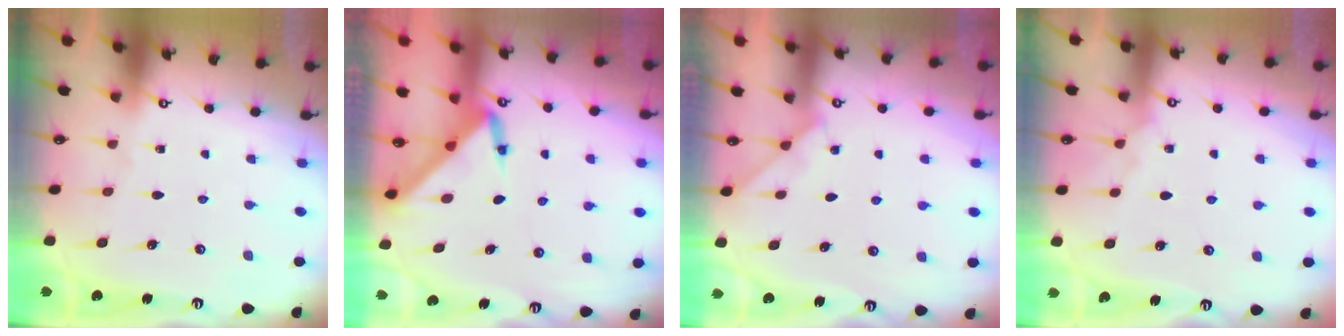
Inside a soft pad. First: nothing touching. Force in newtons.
{"total": 3.2, "press": 3.2, "slide": 0.0}
{"total": 2.4, "press": 2.3, "slide": 0.4}
{"total": 5.1, "press": 5.0, "slide": 0.7}